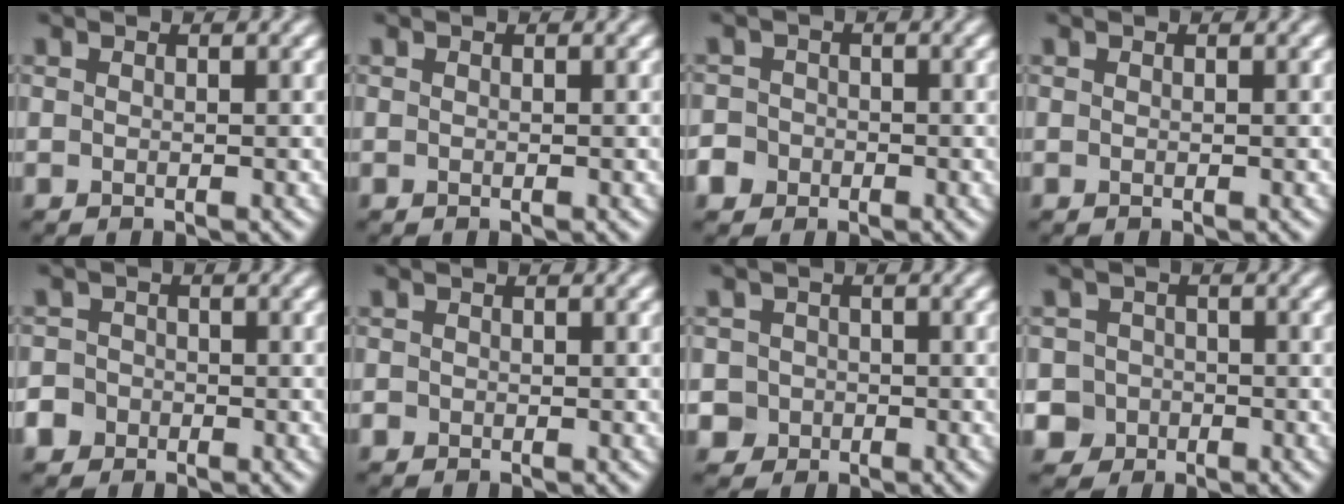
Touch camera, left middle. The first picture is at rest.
{"total": 0.0}
{"total": 3.5, "force": [-1.7, 3.0, 0.7], "torque": [-0.001, 0.001, -0.043]}
{"total": 0.0}
{"total": 3.9, "force": [-1.9, 3.3, 0.8], "torque": [0.000, 0.000, -0.048]}
{"total": 0.7, "force": [-0.3, 0.6, 0.1], "torque": [0.004, -0.004, -0.007]}
{"total": 3.4, "force": [-0.9, 3.2, 0.5], "torque": [0.013, 0.010, -0.032]}
{"total": 4.7, "force": [-1.9, 4.2, 0.6], "torque": [0.012, 0.003, -0.056]}